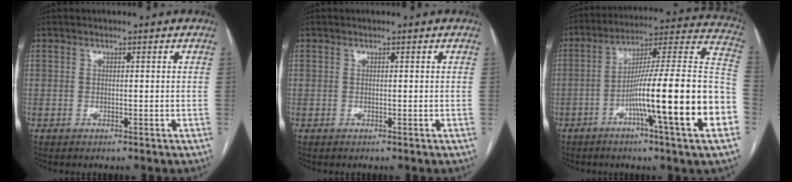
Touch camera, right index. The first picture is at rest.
{"total": 0.0}
{"total": 23.1, "force": [-7.1, -0.2, 22.0], "torque": [-0.276, 0.006, -0.117]}